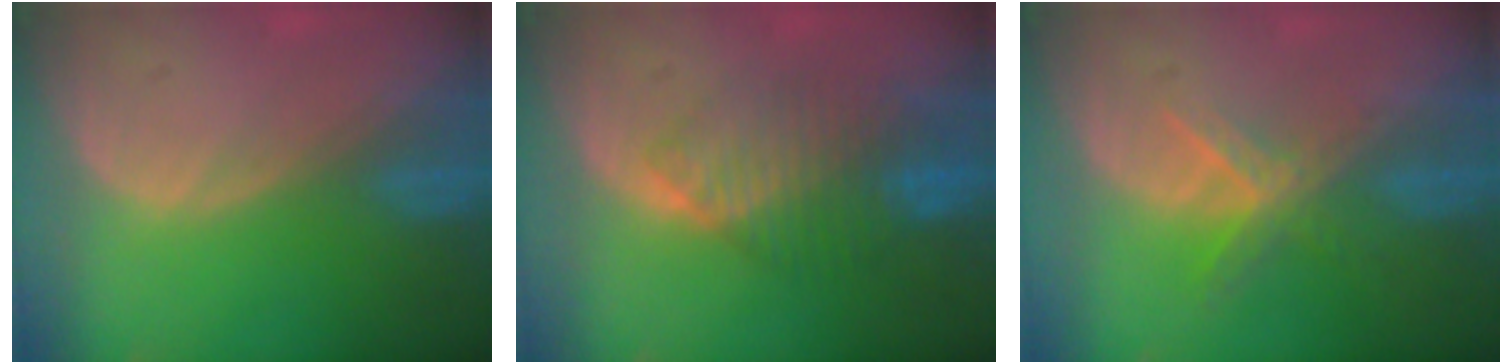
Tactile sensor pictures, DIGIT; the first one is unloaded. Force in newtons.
{"total": 8.0, "press": 7.2, "slide": 3.3}
{"total": 5.6, "press": 4.9, "slide": 2.7}